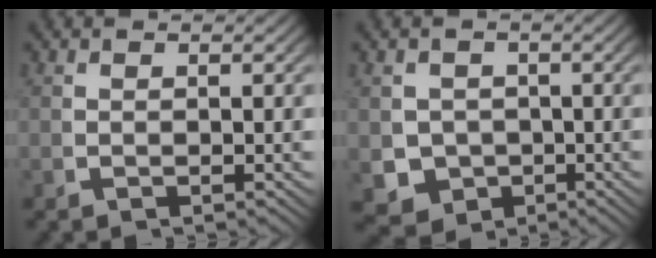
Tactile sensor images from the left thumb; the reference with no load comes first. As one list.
[{"total": 8.4, "force": [-2.7, 7.4, 3.1], "torque": [-0.068, -0.050, -0.026]}]